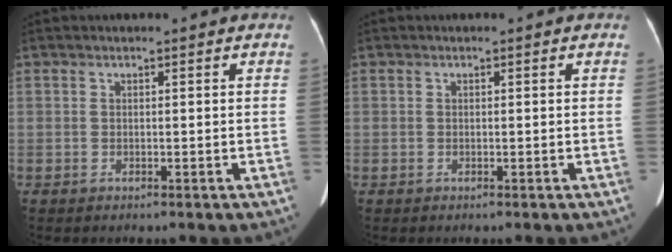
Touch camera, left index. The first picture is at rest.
{"total": 0.0}